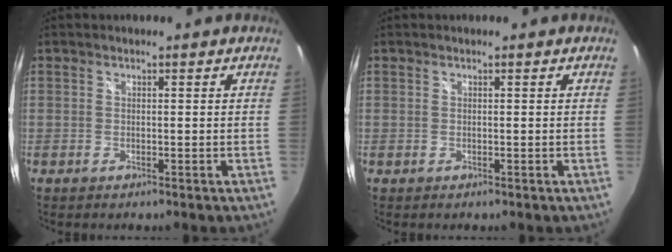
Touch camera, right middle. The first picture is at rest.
{"total": 0.0}